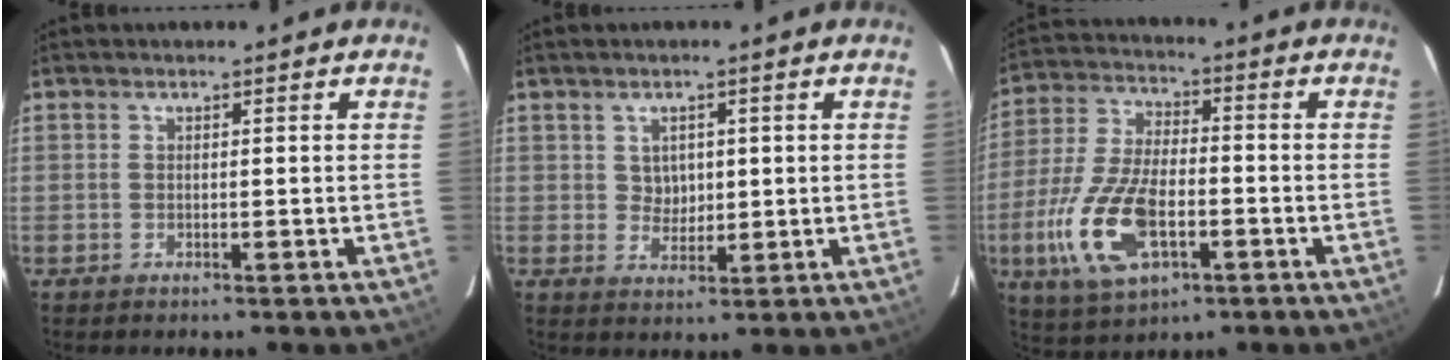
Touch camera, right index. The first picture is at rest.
{"total": 3.5, "force": [0.8, 3.1, 1.5], "torque": [-0.022, 0.007, 0.018]}
{"total": 16.4, "force": [-5.4, 7.8, 13.3], "torque": [-0.294, -0.011, -0.096]}